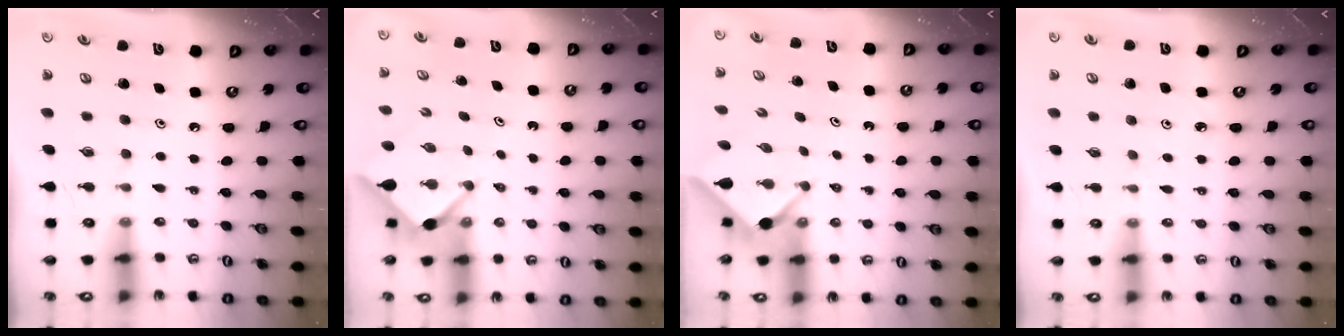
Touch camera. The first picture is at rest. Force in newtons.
{"total": 2.6, "press": 2.6, "slide": 0.3}
{"total": 2.5, "press": 2.5, "slide": 0.3}
{"total": 2.5, "press": 2.5, "slide": 0.3}